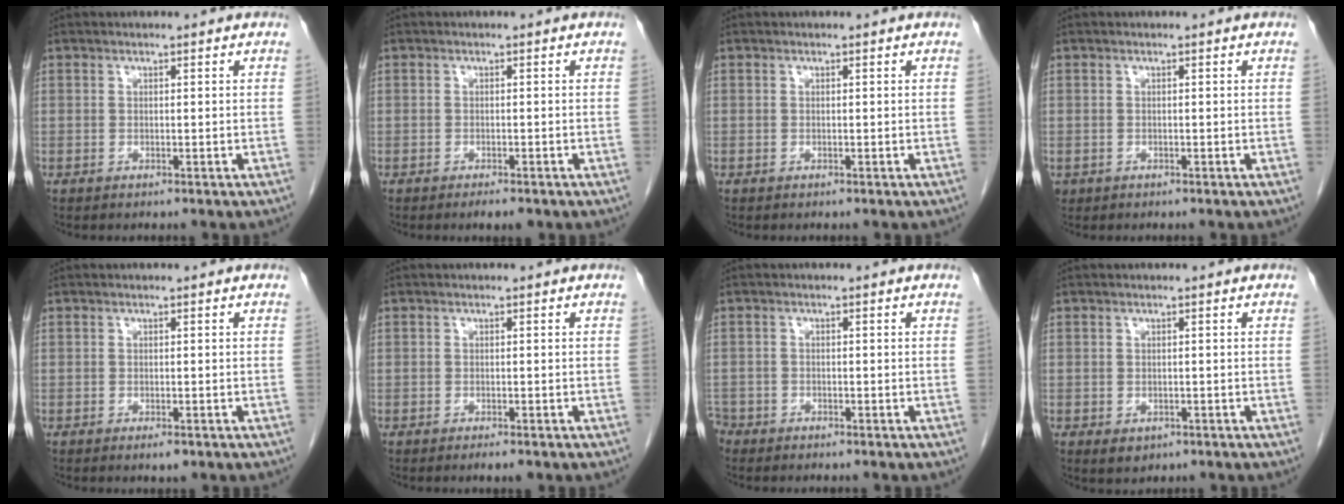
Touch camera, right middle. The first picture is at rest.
{"total": 1.9, "force": [-1.4, 0.5, 1.2], "torque": [-0.016, -0.002, -0.015]}
{"total": 0.0}
{"total": 0.8, "force": [-0.3, 0.8, 0.2], "torque": [-0.010, 0.003, 0.001]}
{"total": 1.4, "force": [-0.8, 0.4, 1.0], "torque": [-0.015, -0.002, -0.009]}
{"total": 1.4, "force": [-1.0, 0.4, 0.9], "torque": [-0.013, -0.002, -0.011]}
{"total": 2.7, "force": [-2.2, 1.4, 0.2], "torque": [-0.010, 0.001, -0.044]}
{"total": 1.9, "force": [-0.8, 1.4, 1.0], "torque": [-0.011, 0.001, 0.000]}